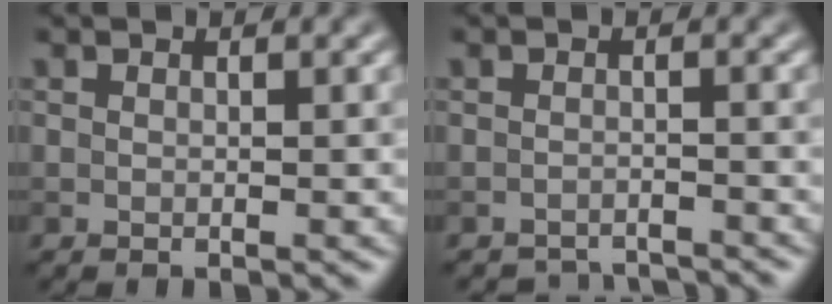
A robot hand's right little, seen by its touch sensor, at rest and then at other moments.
{"total": 3.3, "force": [-3.3, 0.3, -0.1], "torque": [0.008, -0.006, -0.050]}